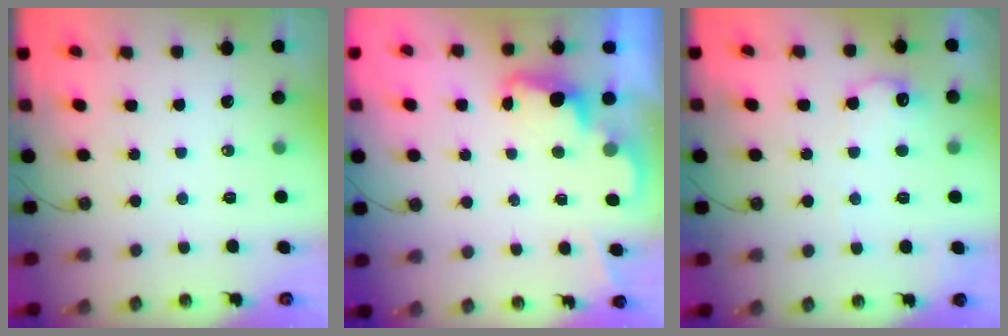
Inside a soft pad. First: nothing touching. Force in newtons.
{"total": 2.3, "press": 2.3, "slide": 0.5}
{"total": 11.3, "press": 11.3, "slide": 0.6}